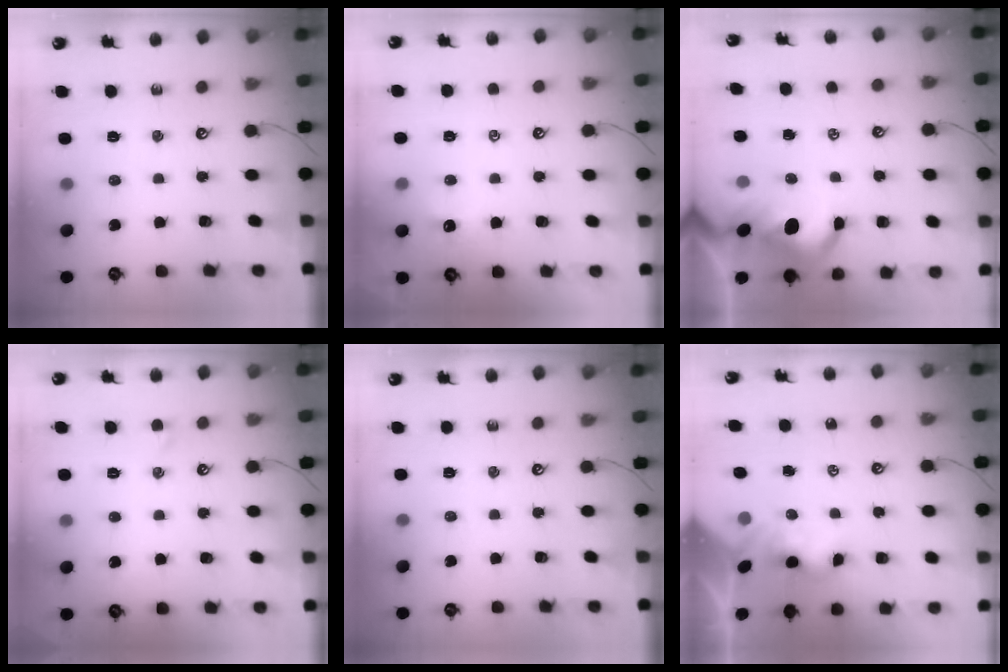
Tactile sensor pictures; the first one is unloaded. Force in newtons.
{"total": 1.0, "press": 0.9, "slide": 0.4}
{"total": 4.3, "press": 4.2, "slide": 1.2}
{"total": 1.0, "press": 0.8, "slide": 0.6}
{"total": 0.0}
{"total": 3.2, "press": 3.2, "slide": 0.3}